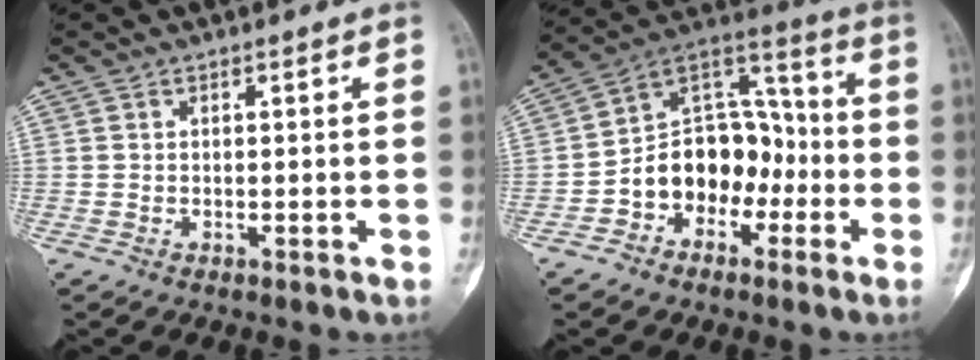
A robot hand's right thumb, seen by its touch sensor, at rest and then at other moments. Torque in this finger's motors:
{"motor_torque": [0.22, 0.23, 0.84, -0.79, 0.05]}